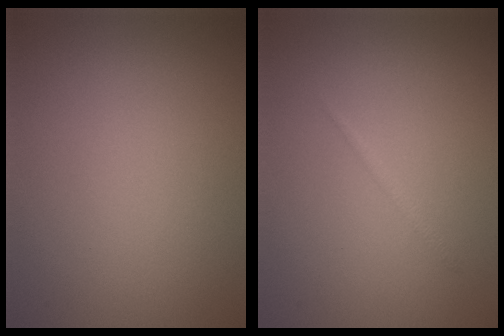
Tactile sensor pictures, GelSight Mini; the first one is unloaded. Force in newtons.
{"total": 0.6, "press": 0.6, "slide": 0.0}